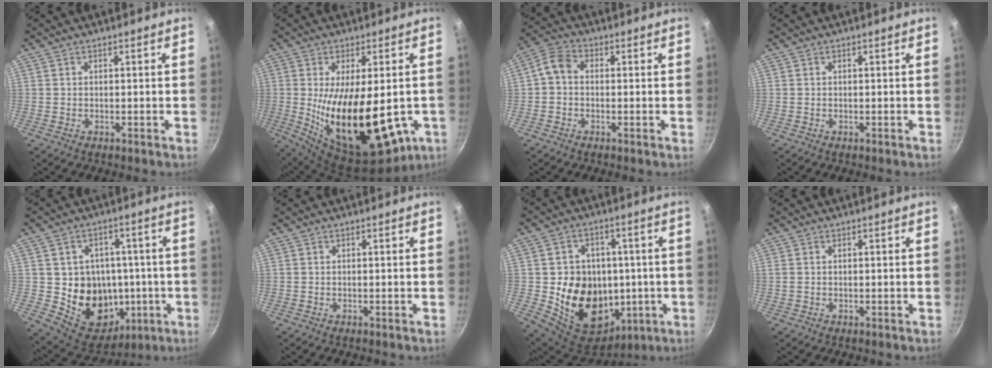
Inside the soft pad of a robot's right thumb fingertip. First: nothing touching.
{"total": 24.9, "force": [-5.2, 10.9, 21.8], "torque": [-0.333, -0.018, -0.056]}
{"total": 4.6, "force": [-0.4, 3.6, 2.8], "torque": [-0.057, 0.018, -0.025]}
{"total": 0.0}
{"total": 16.7, "force": [-1.6, 14.2, 8.5], "torque": [-0.088, 0.012, -0.005]}
{"total": 0.0}
{"total": 19.6, "force": [-1.8, 16.0, 11.2], "torque": [-0.153, 0.005, -0.008]}
{"total": 0.6, "force": [0.2, 0.5, 0.3], "torque": [-0.006, 0.001, 0.003]}